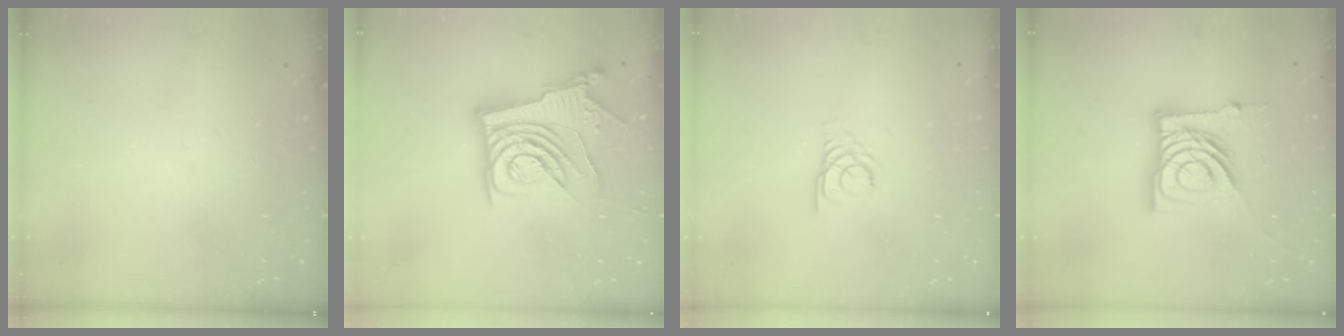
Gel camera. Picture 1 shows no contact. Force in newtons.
{"total": 14.4, "press": 14.3, "slide": 1.7}
{"total": 1.3, "press": 1.3, "slide": 0.2}
{"total": 16.2, "press": 16.2, "slide": 1.7}